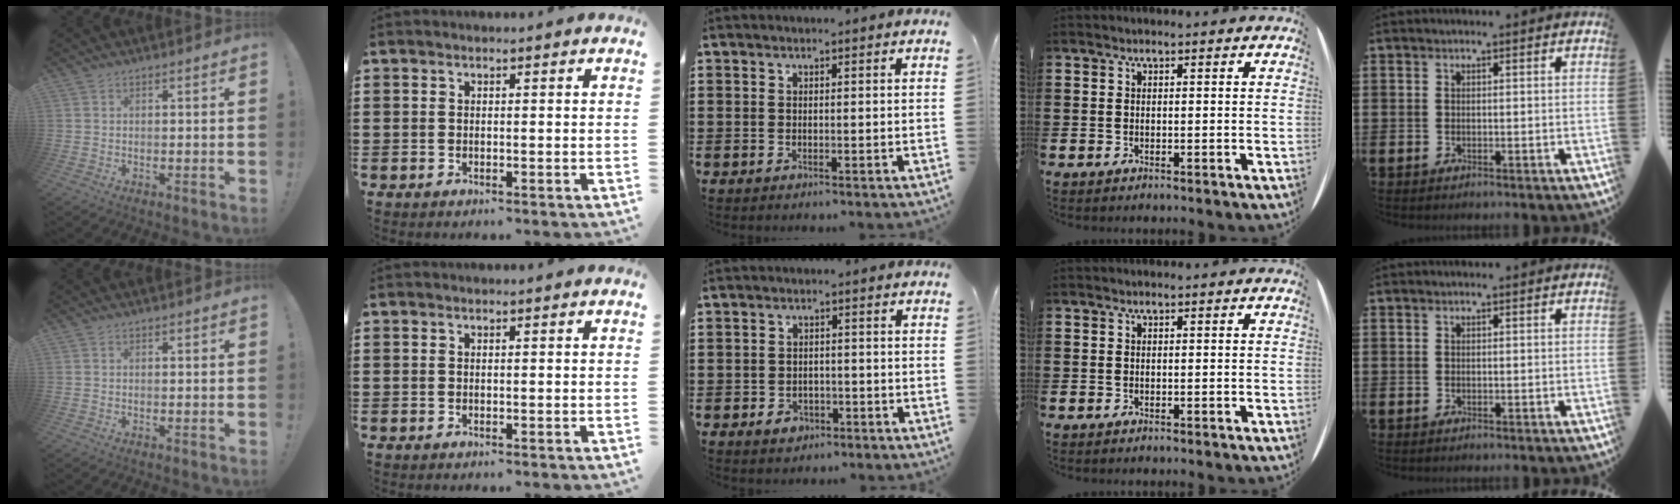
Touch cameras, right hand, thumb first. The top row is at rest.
{"middle": {"total": 2.3, "force": [-1.5, 1.6, 0.8], "torque": [-0.018, 0.002, -0.031]}}